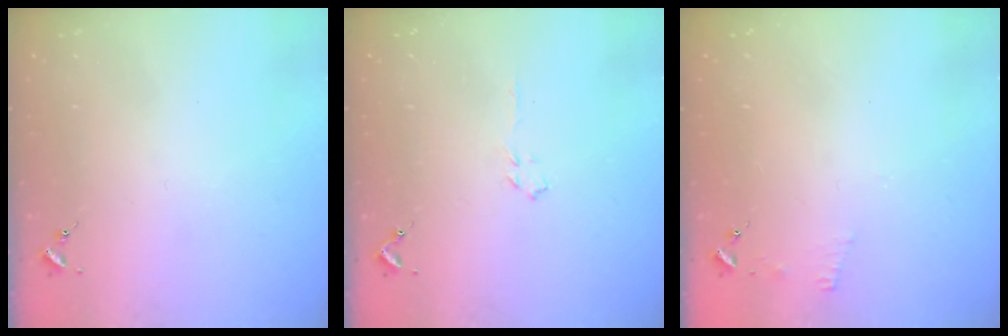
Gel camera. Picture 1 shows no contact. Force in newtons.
{"total": 3.5, "press": 3.4, "slide": 0.5}
{"total": 4.7, "press": 4.6, "slide": 0.5}